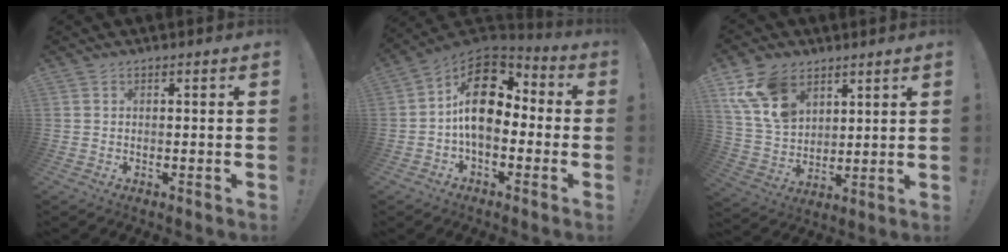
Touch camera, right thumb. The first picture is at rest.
{"total": 17.3, "force": [2.2, 11.1, 13.1], "torque": [-0.203, 0.006, 0.043]}
{"total": 14.9, "force": [8.4, 9.9, 7.3], "torque": [-0.147, -0.035, 0.168]}